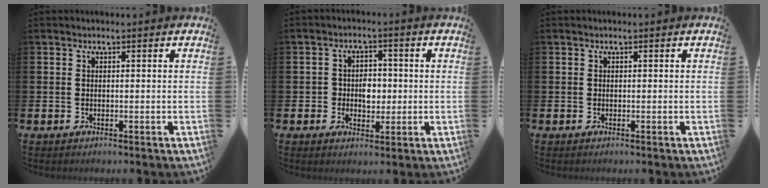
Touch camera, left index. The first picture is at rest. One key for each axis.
{"total": 3.5, "fx": -0.2, "fy": 3.0, "fz": 1.8, "tx": -0.027, "ty": 0.004, "tz": -0.014}
{"total": 0.0}